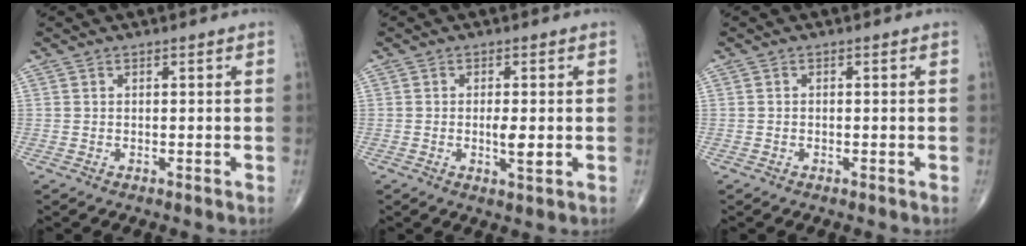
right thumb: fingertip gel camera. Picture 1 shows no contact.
{"total": 3.2, "force": [-0.3, 0.9, 3.1], "torque": [-0.056, -0.007, -0.007]}
{"total": 0.0}